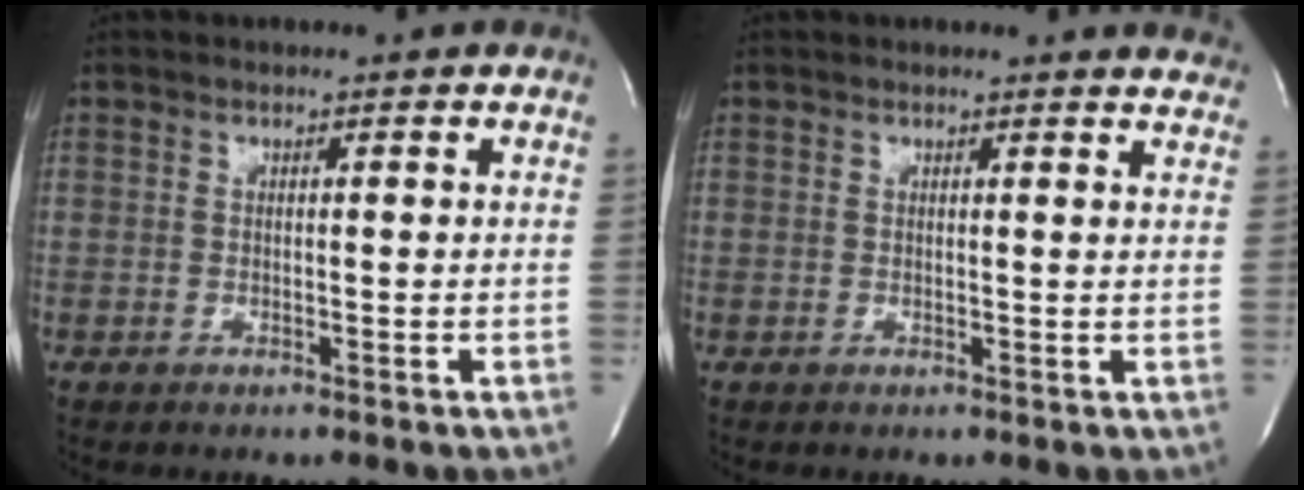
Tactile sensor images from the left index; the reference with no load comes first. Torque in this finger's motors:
{"motor_torque": [0.38, -0.77, 0.07, 0.01]}